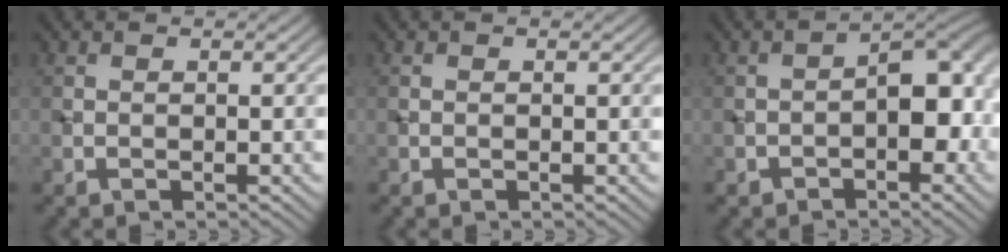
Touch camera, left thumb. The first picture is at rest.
{"total": 0.0}
{"total": 7.6, "force": [-2.1, 4.3, 6.0], "torque": [-0.069, 0.008, -0.038]}